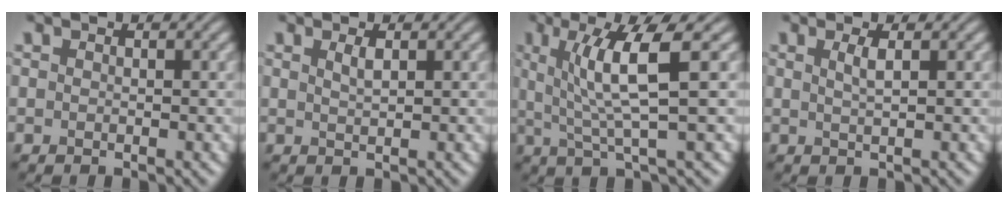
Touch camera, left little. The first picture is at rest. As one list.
[{"total": 1.1, "force": [0.6, 0.3, 0.9], "torque": [-0.017, 0.003, 0.011]}, {"total": 6.3, "force": [1.4, 1.1, 6.1], "torque": [-0.109, 0.002, 0.026]}, {"total": 1.5, "force": [0.5, 0.4, 1.4], "torque": [-0.023, 0.002, 0.006]}]